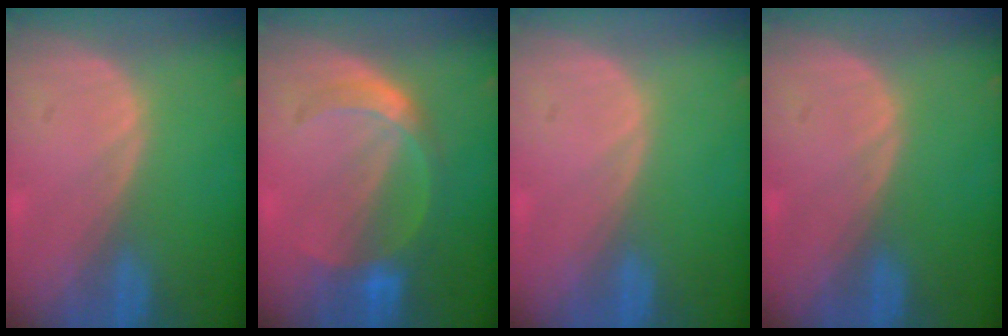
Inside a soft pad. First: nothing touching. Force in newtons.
{"total": 5.6, "press": 5.3, "slide": 1.9}
{"total": 0.0}
{"total": 0.0}